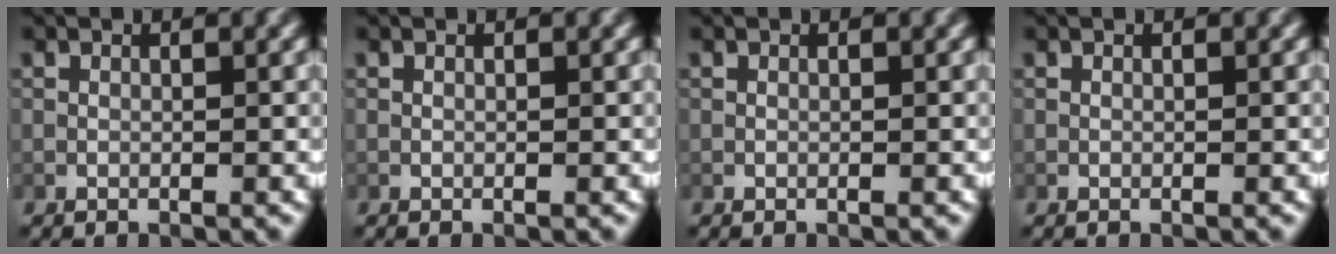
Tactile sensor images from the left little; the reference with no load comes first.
{"total": 0.0}
{"total": 0.0}
{"total": 0.0}